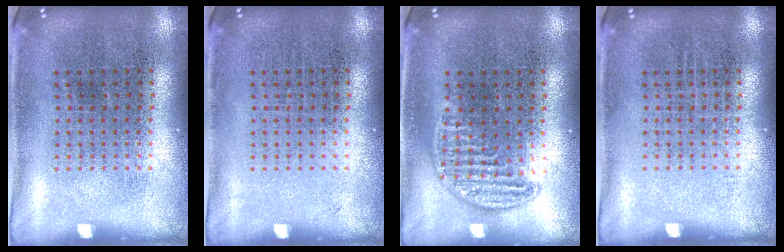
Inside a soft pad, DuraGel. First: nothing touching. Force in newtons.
{"total": 0.0}
{"total": 0.8, "press": 0.8, "slide": 0.1}
{"total": 0.0}